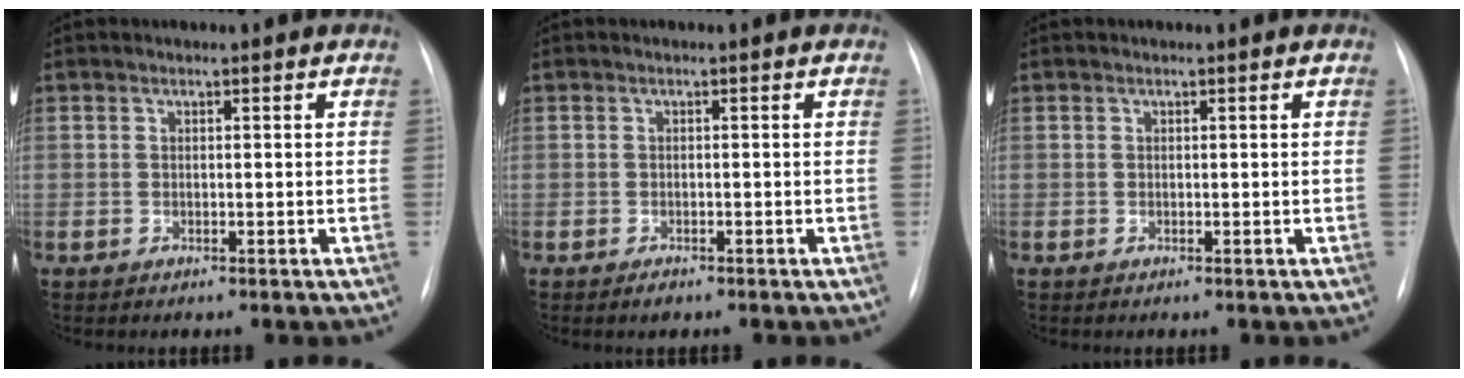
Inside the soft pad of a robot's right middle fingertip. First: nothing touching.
{"total": 0.9, "force": [-0.6, 0.4, 0.5], "torque": [-0.004, 0.000, -0.004]}
{"total": 0.0}